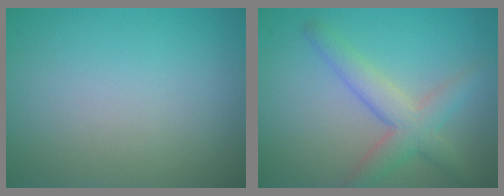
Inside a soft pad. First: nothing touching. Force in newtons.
{"total": 4.0, "press": 4.0, "slide": 0.1}